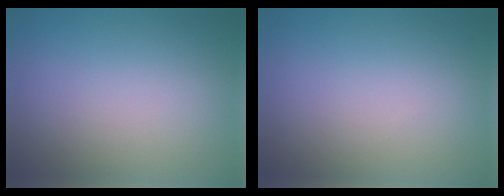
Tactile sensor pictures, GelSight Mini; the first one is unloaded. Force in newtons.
{"total": 0.0}